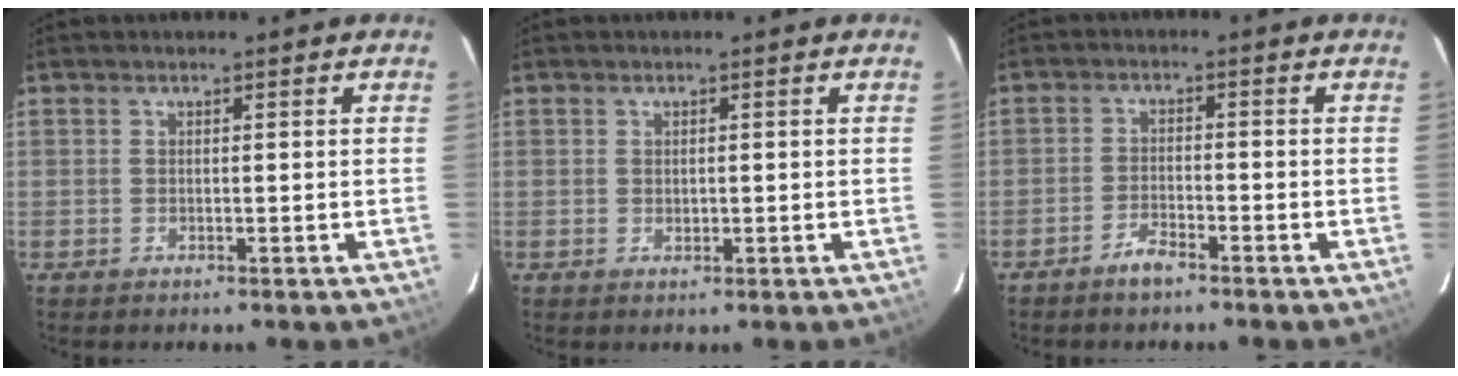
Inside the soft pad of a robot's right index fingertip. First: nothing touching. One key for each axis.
{"total": 0.9, "fx": 0.1, "fy": 0.8, "fz": 0.4, "tx": -0.006, "ty": -0.001, "tz": 0.004}
{"total": 3.3, "fx": -2.8, "fy": 0.8, "fz": 1.5, "tx": -0.042, "ty": 0.003, "tz": -0.055}